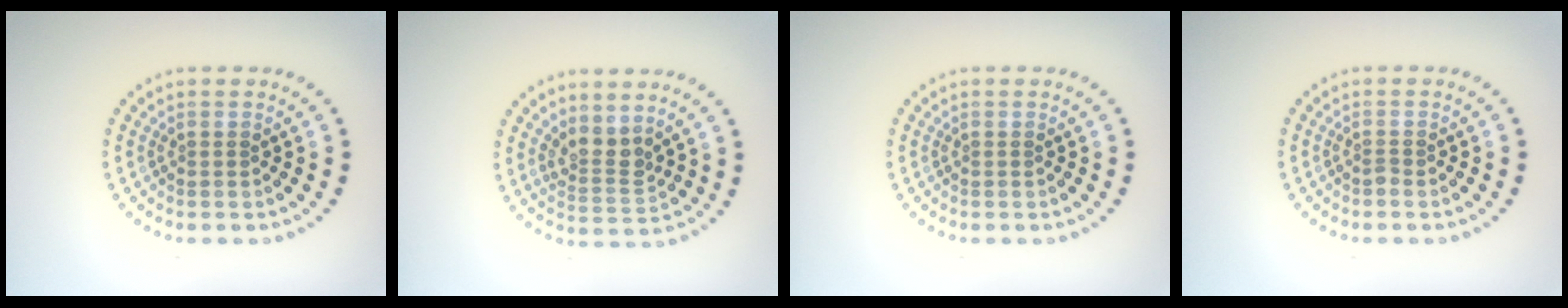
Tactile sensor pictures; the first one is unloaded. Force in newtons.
{"total": 2.6, "press": 1.9, "slide": 1.7}
{"total": 0.0}
{"total": 0.6, "press": 0.4, "slide": 0.4}